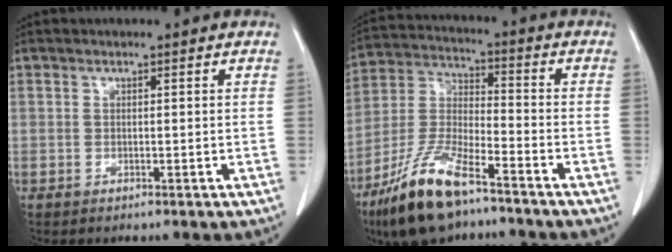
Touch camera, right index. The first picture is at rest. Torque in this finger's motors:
{"motor_torque": [0.77, -0.73, 0.40, 0.17]}